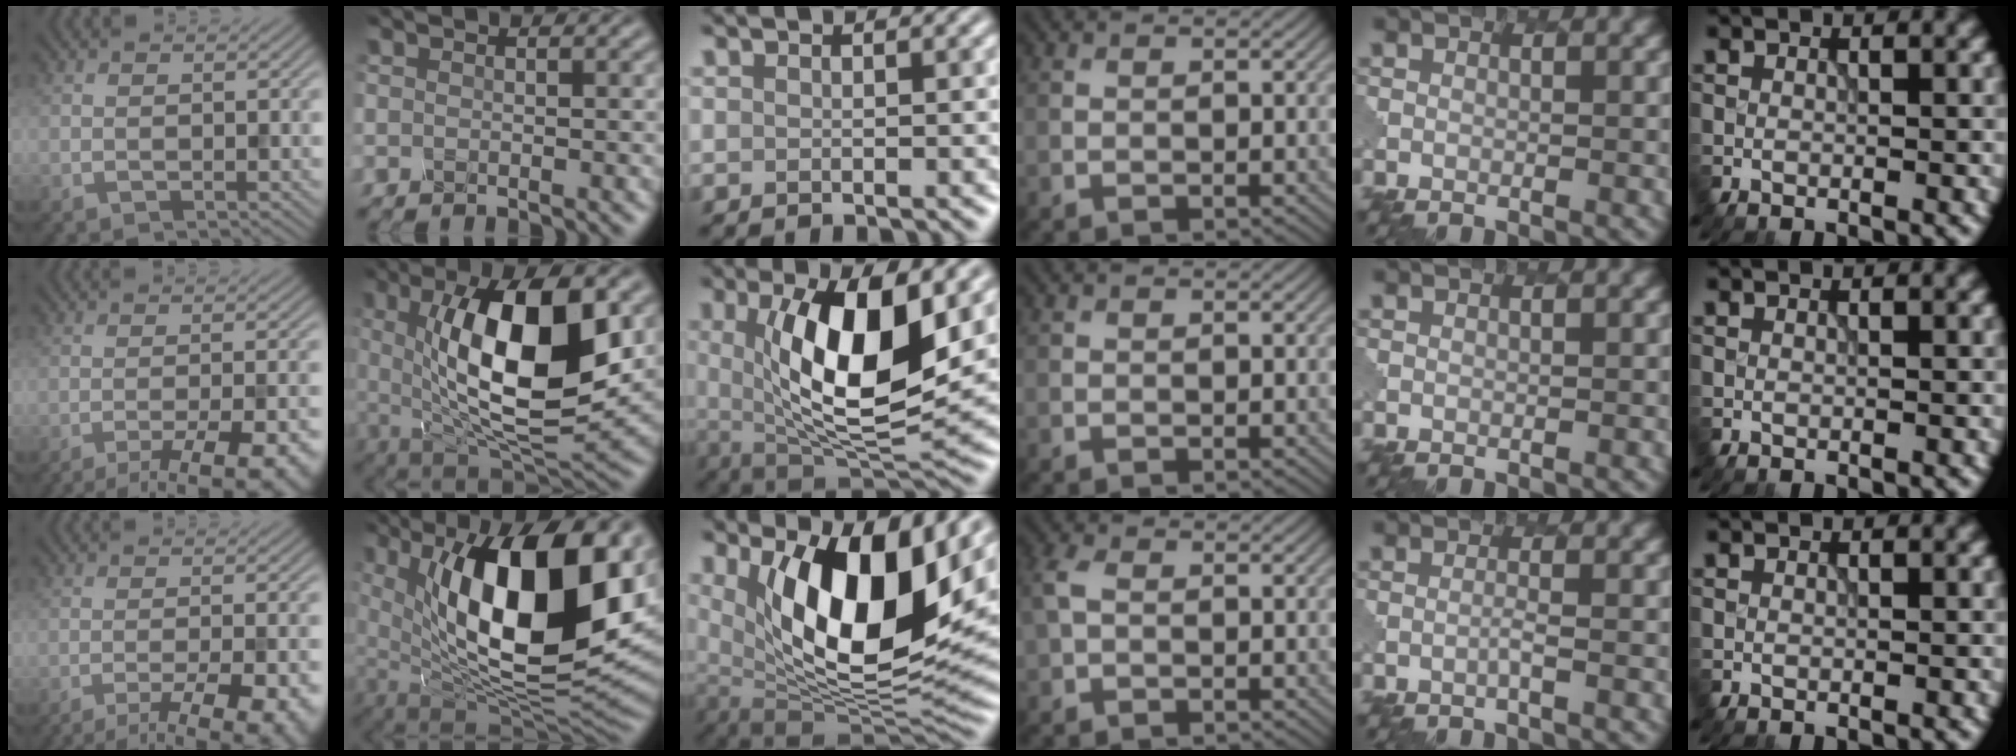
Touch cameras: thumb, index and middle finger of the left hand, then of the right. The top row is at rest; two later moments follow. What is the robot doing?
{"motion": "unscrew", "object": "spray bottle"}